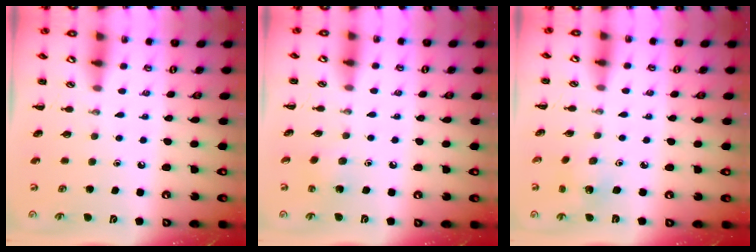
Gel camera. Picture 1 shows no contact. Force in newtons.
{"total": 4.2, "press": 4.0, "slide": 1.2}
{"total": 2.1, "press": 2.0, "slide": 0.7}